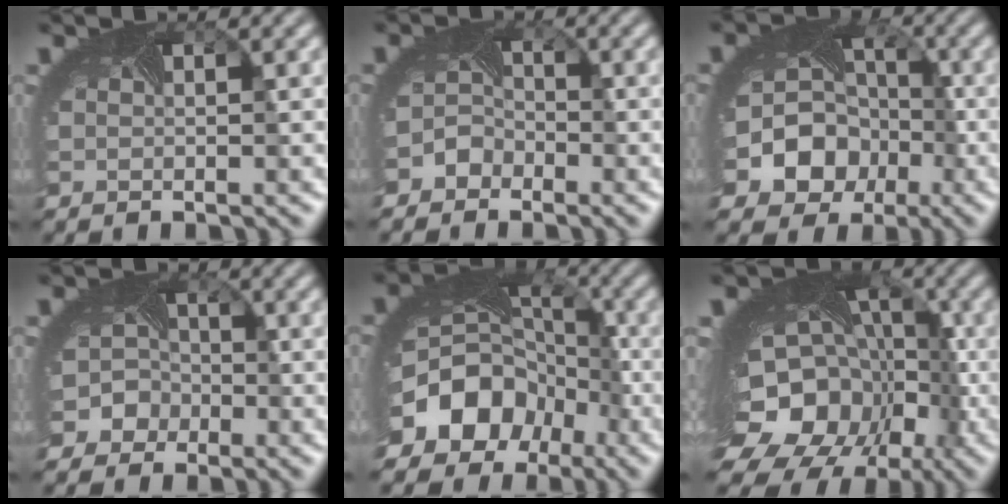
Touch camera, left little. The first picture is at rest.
{"total": 2.2, "force": [-1.7, 1.3, 0.0], "torque": [0.003, 0.004, -0.036]}
{"total": 13.5, "force": [-4.7, 11.2, 5.7], "torque": [-0.111, -0.026, -0.088]}
{"total": 5.1, "force": [-2.7, 4.2, 0.6], "torque": [0.013, 0.002, -0.053]}
{"total": 13.5, "force": [-6.1, 10.6, 5.8], "torque": [-0.101, -0.030, -0.109]}
{"total": 19.3, "force": [-6.2, 14.9, 10.6], "torque": [-0.162, -0.053, -0.096]}